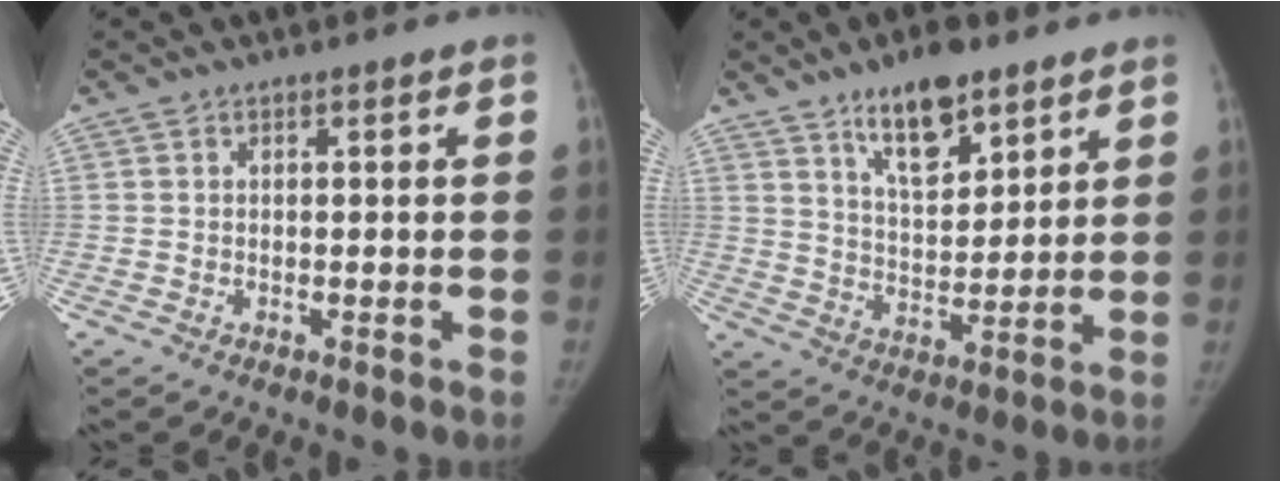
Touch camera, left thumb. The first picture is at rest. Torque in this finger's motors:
{"motor_torque": [1.61, 0.37, 1.35, -1.41, 0.35]}